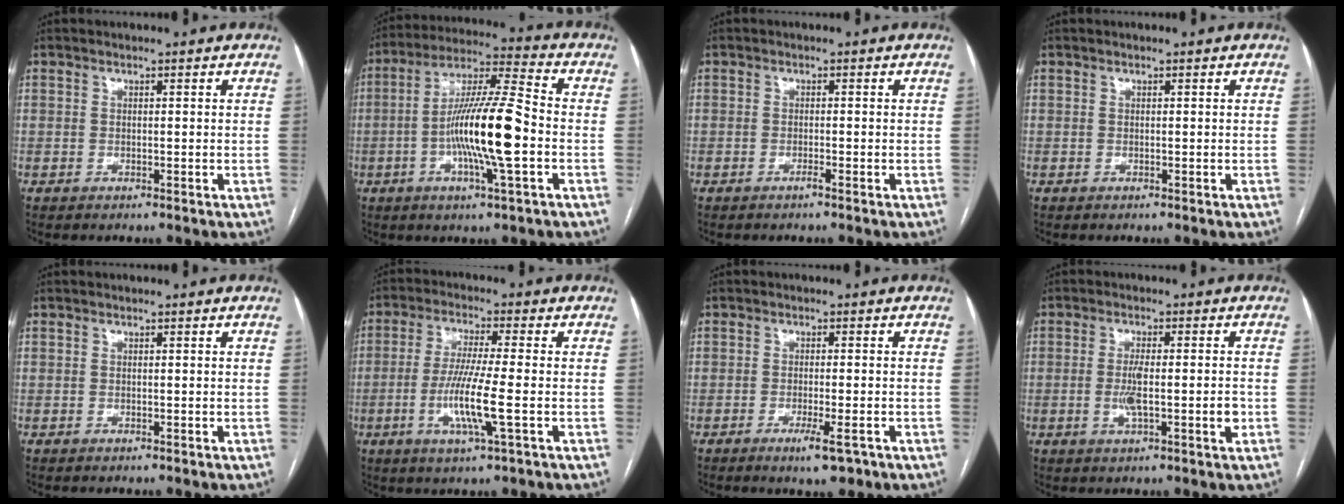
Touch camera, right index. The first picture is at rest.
{"total": 14.3, "force": [-2.9, 0.6, 14.0], "torque": [-0.262, 0.000, -0.059]}
{"total": 0.7, "force": [-0.5, -0.1, 0.4], "torque": [-0.009, 0.000, -0.010]}
{"total": 0.0}
{"total": 0.0}
{"total": 8.8, "force": [-2.2, -0.4, 8.5], "torque": [-0.172, -0.015, -0.045]}
{"total": 3.7, "force": [-2.0, 0.4, 3.0], "torque": [-0.048, -0.007, -0.029]}
{"total": 5.6, "force": [-1.1, 0.8, 5.4], "torque": [-0.104, -0.002, -0.017]}